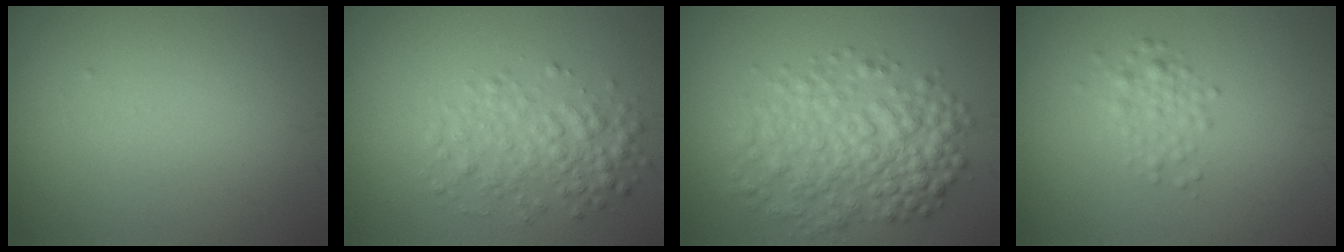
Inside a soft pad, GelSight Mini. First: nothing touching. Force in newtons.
{"total": 3.4, "press": 3.4, "slide": 0.0}
{"total": 6.1, "press": 6.0, "slide": 0.1}
{"total": 1.6, "press": 1.6, "slide": 0.0}